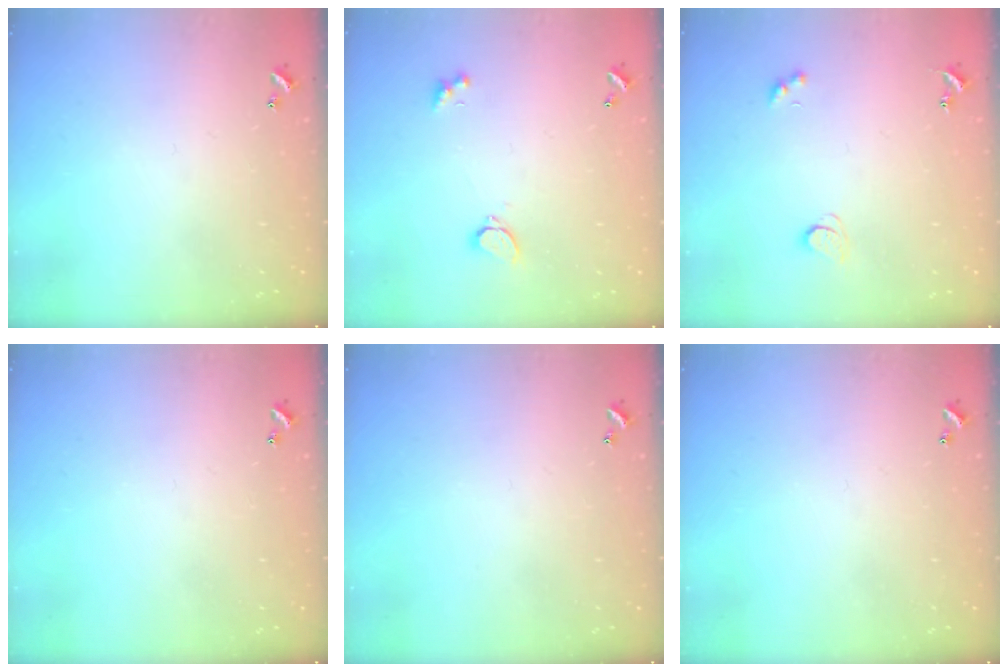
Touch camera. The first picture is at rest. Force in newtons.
{"total": 1.6, "press": 1.5, "slide": 0.5}
{"total": 2.0, "press": 1.9, "slide": 0.5}
{"total": 0.0}
{"total": 0.0}
{"total": 0.0}